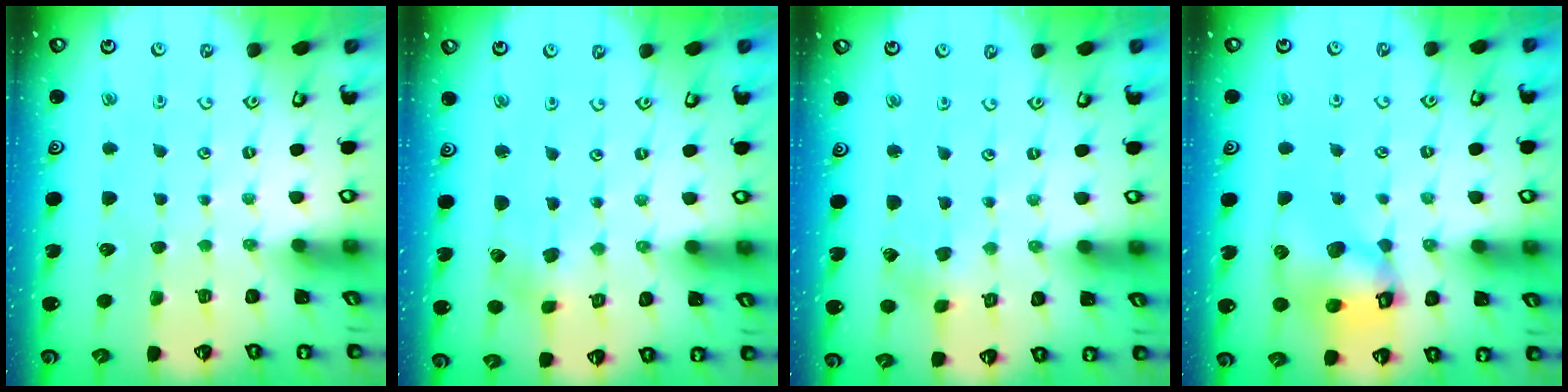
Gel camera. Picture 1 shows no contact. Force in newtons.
{"total": 2.3, "press": 2.3, "slide": 0.6}
{"total": 1.5, "press": 1.5, "slide": 0.2}
{"total": 11.0, "press": 10.9, "slide": 1.6}